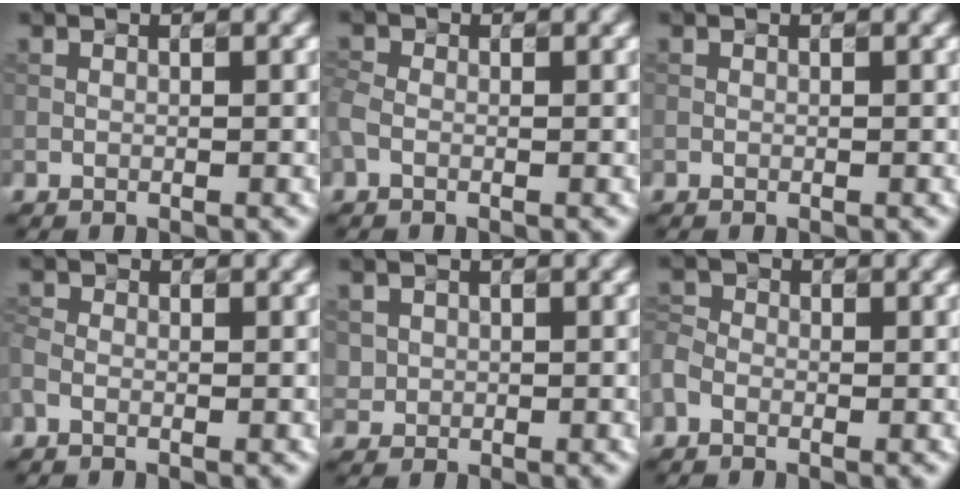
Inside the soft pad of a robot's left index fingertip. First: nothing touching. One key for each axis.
{"total": 1.8, "fx": -0.5, "fy": 1.4, "fz": 1.1, "tx": -0.034, "ty": 0.002, "tz": -0.018}
{"total": 0.0}
{"total": 1.3, "fx": -0.6, "fy": 0.9, "fz": 0.8, "tx": -0.024, "ty": -0.002, "tz": -0.018}
{"total": 1.1, "fx": 0.3, "fy": 1.1, "fz": -0.2, "tx": 0.006, "ty": 0.000, "tz": 0.007}
{"total": 1.9, "fx": -1.0, "fy": 1.4, "fz": 0.9, "tx": -0.030, "ty": 0.003, "tz": -0.028}